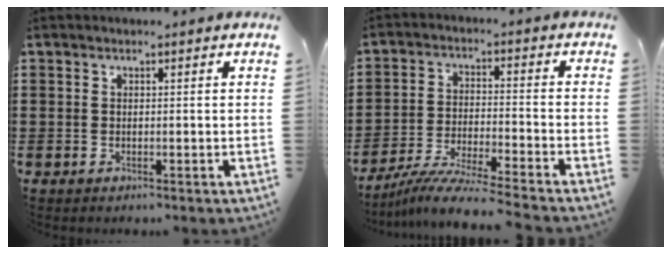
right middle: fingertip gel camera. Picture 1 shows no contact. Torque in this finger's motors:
{"motor_torque": [1.33, -0.80, 0.12, 0.07]}